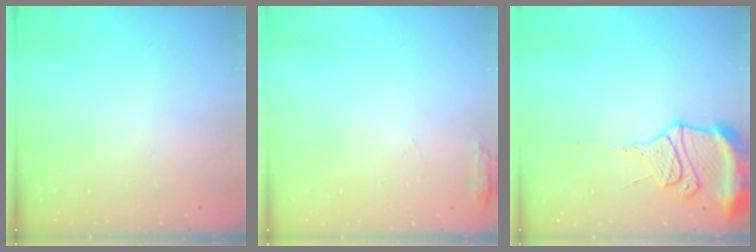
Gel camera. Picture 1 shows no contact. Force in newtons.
{"total": 5.2, "press": 5.0, "slide": 1.3}
{"total": 14.1, "press": 14.1, "slide": 1.3}